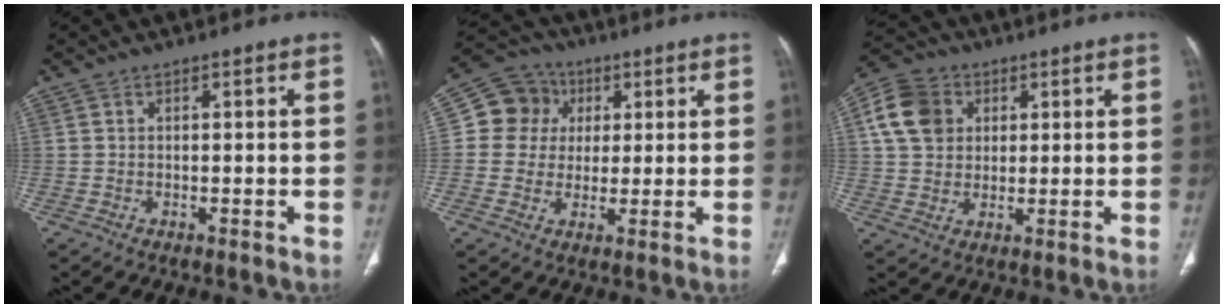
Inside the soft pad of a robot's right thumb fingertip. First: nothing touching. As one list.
[{"total": 9.4, "force": [2.0, 8.7, 2.8], "torque": [-0.020, 0.008, 0.027]}, {"total": 9.8, "force": [2.8, 8.2, 4.7], "torque": [-0.074, 0.004, 0.046]}]